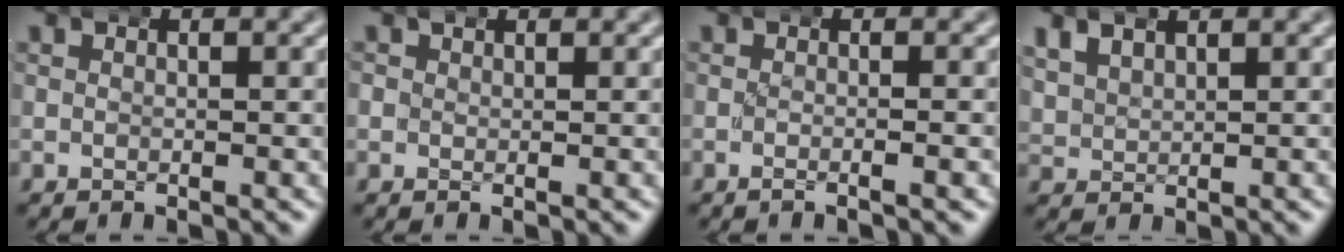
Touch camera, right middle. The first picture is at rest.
{"total": 0.8, "force": [0.3, 0.7, 0.0], "torque": [-0.003, -0.002, 0.006]}
{"total": 0.7, "force": [-0.5, -0.3, 0.4], "torque": [-0.011, 0.006, -0.011]}
{"total": 3.1, "force": [1.5, 2.4, 1.2], "torque": [-0.034, 0.000, 0.032]}